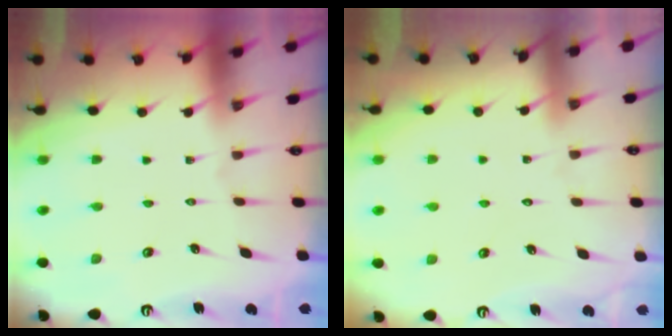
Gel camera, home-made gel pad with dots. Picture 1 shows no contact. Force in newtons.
{"total": 4.8, "press": 4.8, "slide": 0.5}